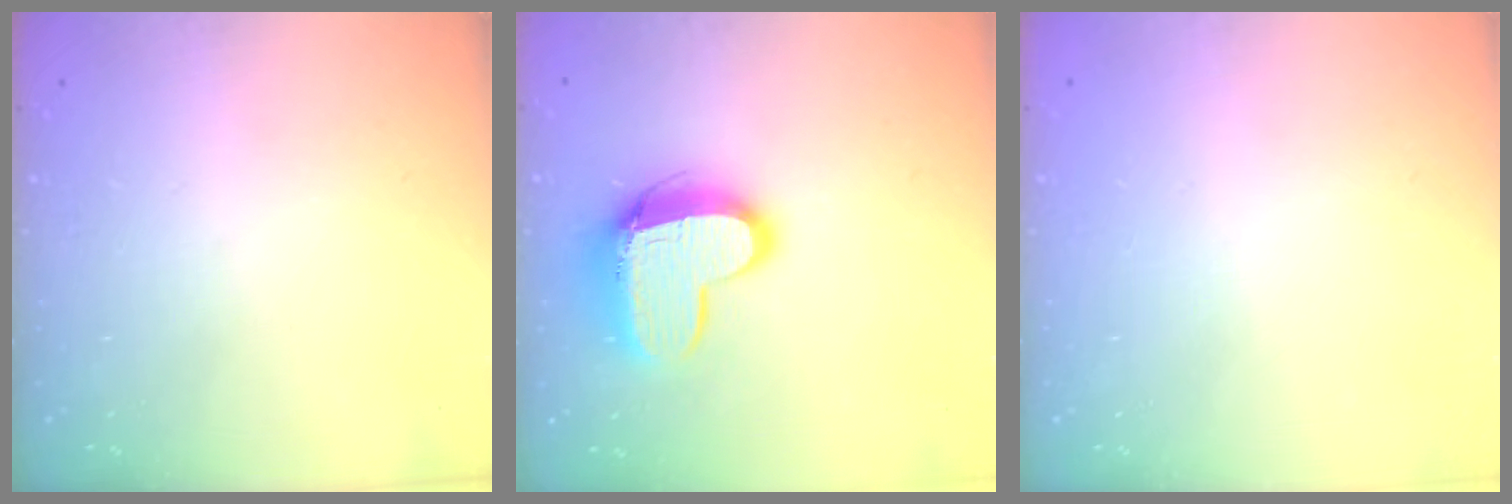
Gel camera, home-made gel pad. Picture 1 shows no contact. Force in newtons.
{"total": 12.9, "press": 12.9, "slide": 1.1}
{"total": 0.0}